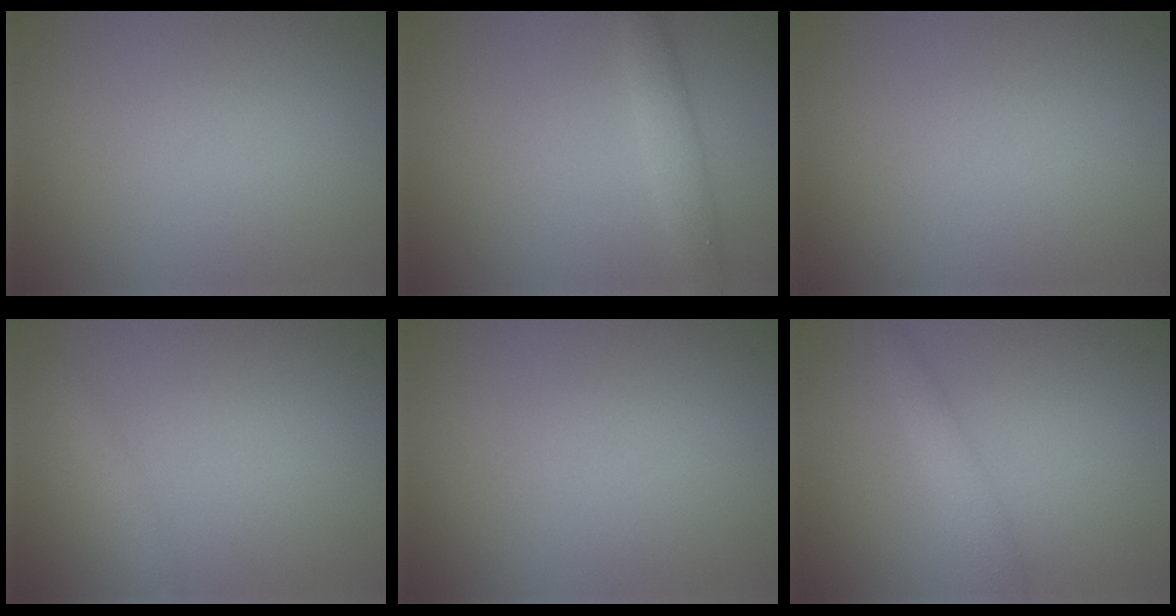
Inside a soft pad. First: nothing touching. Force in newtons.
{"total": 2.3, "press": 2.3, "slide": 0.1}
{"total": 0.0}
{"total": 1.2, "press": 1.2, "slide": 0.2}
{"total": 0.0}
{"total": 2.1, "press": 2.1, "slide": 0.1}